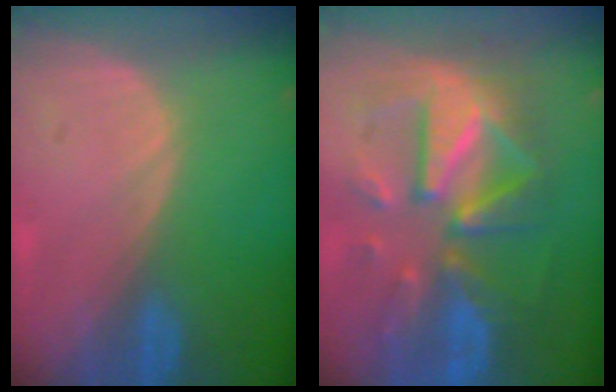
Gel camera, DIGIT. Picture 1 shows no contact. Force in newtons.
{"total": 12.4, "press": 12.3, "slide": 1.2}